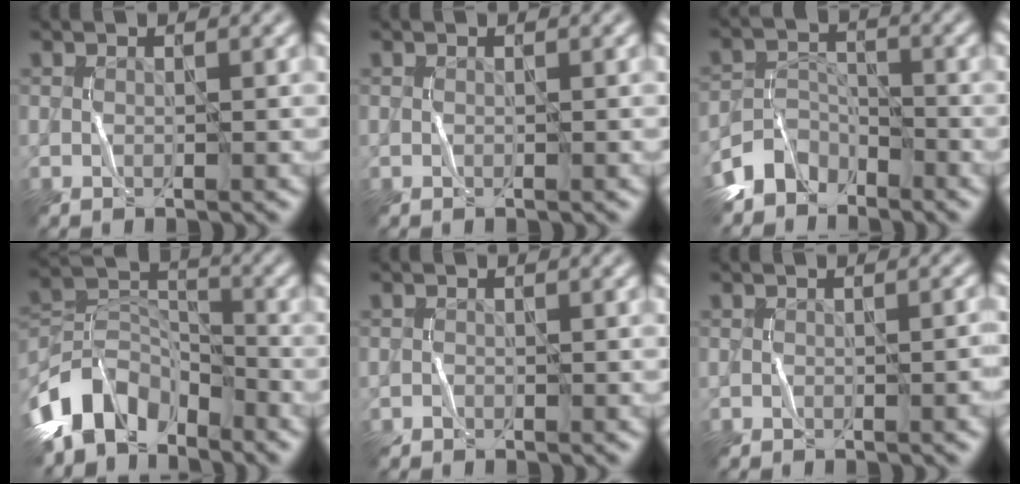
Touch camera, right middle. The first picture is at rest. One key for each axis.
{"total": 0.0}
{"total": 3.5, "fx": -3.0, "fy": 1.7, "fz": 0.1, "tx": -0.001, "ty": 0.010, "tz": -0.068}
{"total": 7.2, "fx": -5.4, "fy": 4.0, "fz": 2.6, "tx": -0.034, "ty": 0.005, "tz": -0.110}
{"total": 0.5, "fx": -0.4, "fy": 0.0, "fz": -0.3, "tx": 0.005, "ty": 0.008, "tz": -0.007}
{"total": 2.6, "fx": -1.1, "fy": 1.1, "fz": 2.1, "tx": -0.005, "ty": 0.018, "tz": -0.011}